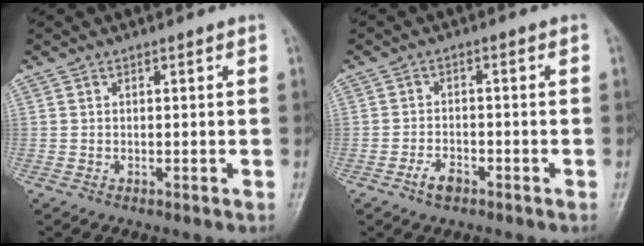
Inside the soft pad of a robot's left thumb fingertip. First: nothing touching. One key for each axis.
{"total": 3.2, "fx": -2.1, "fy": 1.8, "fz": 1.7, "tx": -0.030, "ty": 0.015, "tz": -0.039}